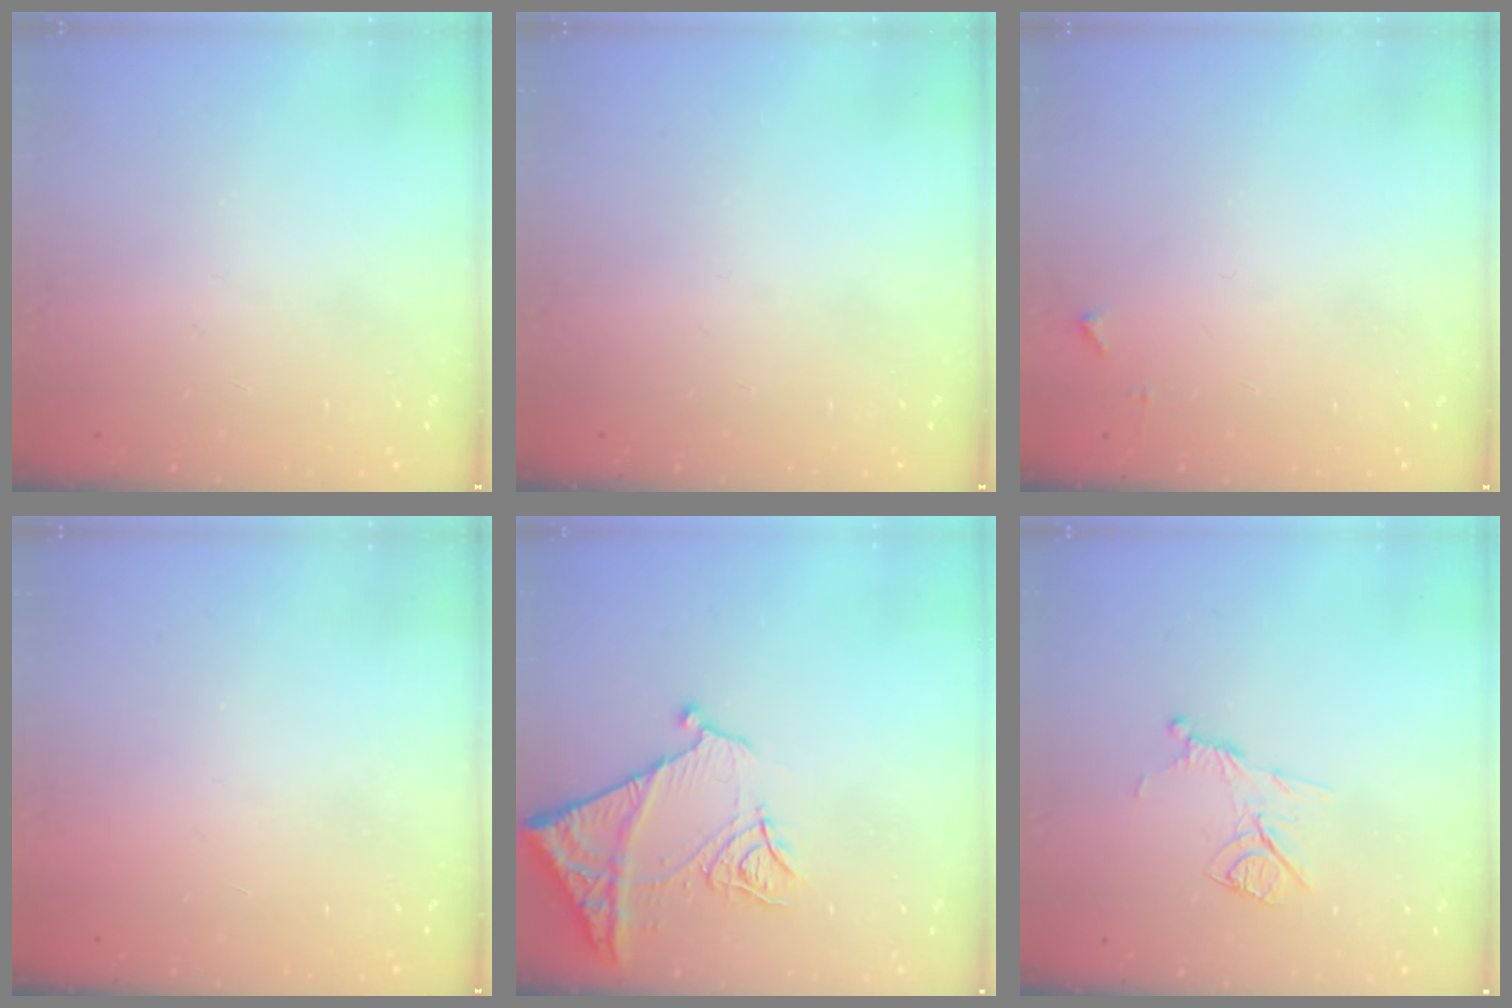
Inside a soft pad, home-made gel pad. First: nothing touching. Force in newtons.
{"total": 0.0}
{"total": 3.8, "press": 3.8, "slide": 0.5}
{"total": 1.6, "press": 1.6, "slide": 0.1}
{"total": 11.9, "press": 11.8, "slide": 1.4}
{"total": 9.2, "press": 9.2, "slide": 0.2}